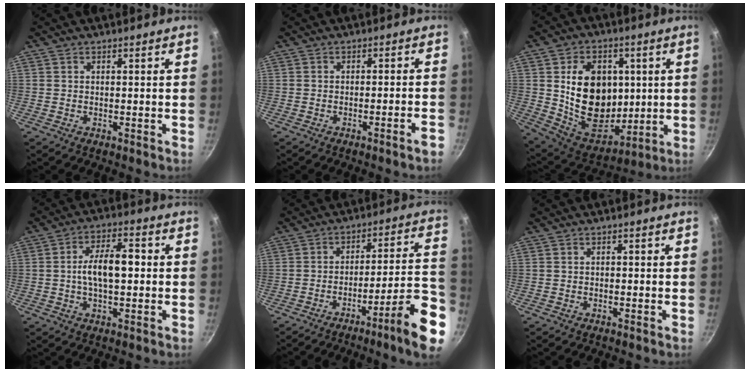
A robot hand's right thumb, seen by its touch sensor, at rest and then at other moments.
{"total": 2.8, "force": [-1.9, 0.0, 2.1], "torque": [-0.029, 0.019, -0.021]}
{"total": 20.6, "force": [2.7, 15.5, 13.2], "torque": [-0.172, -0.019, 0.062]}
{"total": 9.9, "force": [0.1, 4.9, 8.6], "torque": [-0.128, 0.024, -0.005]}
{"total": 14.8, "force": [-7.8, 1.4, 12.5], "torque": [-0.162, 0.057, -0.114]}
{"total": 0.6, "force": [-0.2, 0.4, 0.3], "torque": [-0.006, 0.005, -0.003]}